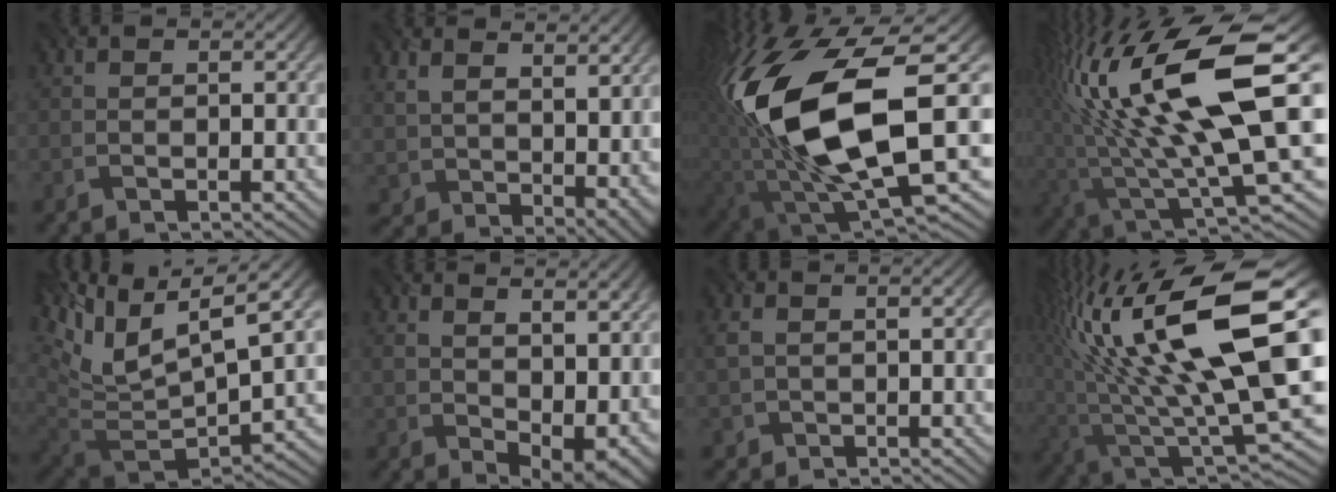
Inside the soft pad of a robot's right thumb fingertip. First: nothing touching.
{"total": 10.6, "force": [5.5, 5.8, 7.0], "torque": [-0.145, -0.013, 0.127]}
{"total": 18.5, "force": [2.0, 8.6, 16.2], "torque": [-0.351, -0.031, 0.043]}
{"total": 19.1, "force": [4.2, 6.6, 17.4], "torque": [-0.341, -0.003, 0.075]}
{"total": 13.5, "force": [5.9, 6.1, 10.5], "torque": [-0.238, 0.008, 0.111]}
{"total": 11.2, "force": [3.0, 5.9, 9.0], "torque": [-0.133, -0.019, 0.083]}
{"total": 3.3, "force": [0.5, 2.1, 2.4], "torque": [-0.062, 0.002, 0.007]}
{"total": 19.8, "force": [6.0, 7.5, 17.3], "torque": [-0.330, 0.000, 0.105]}